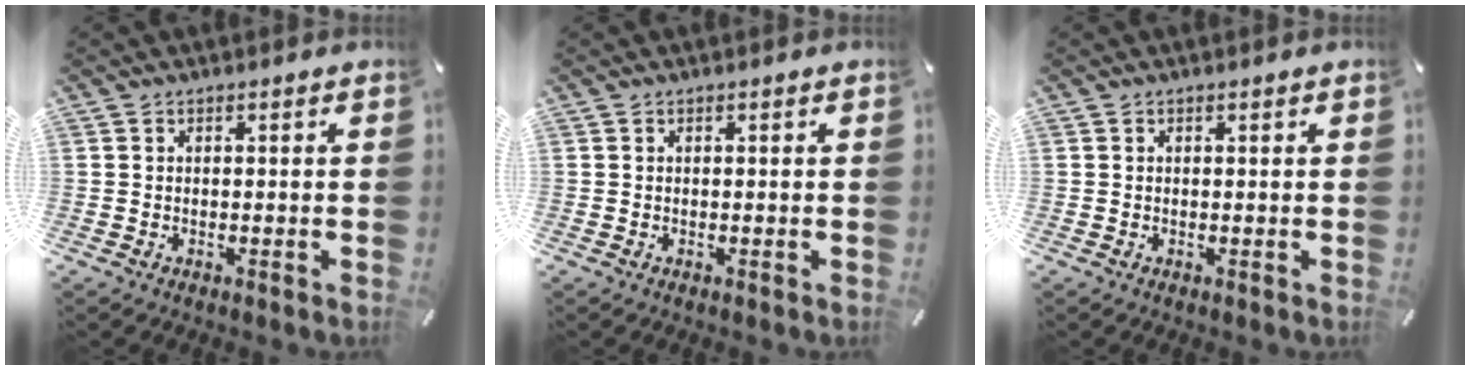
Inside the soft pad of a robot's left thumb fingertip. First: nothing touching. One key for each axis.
{"total": 0.0}
{"total": 0.0}